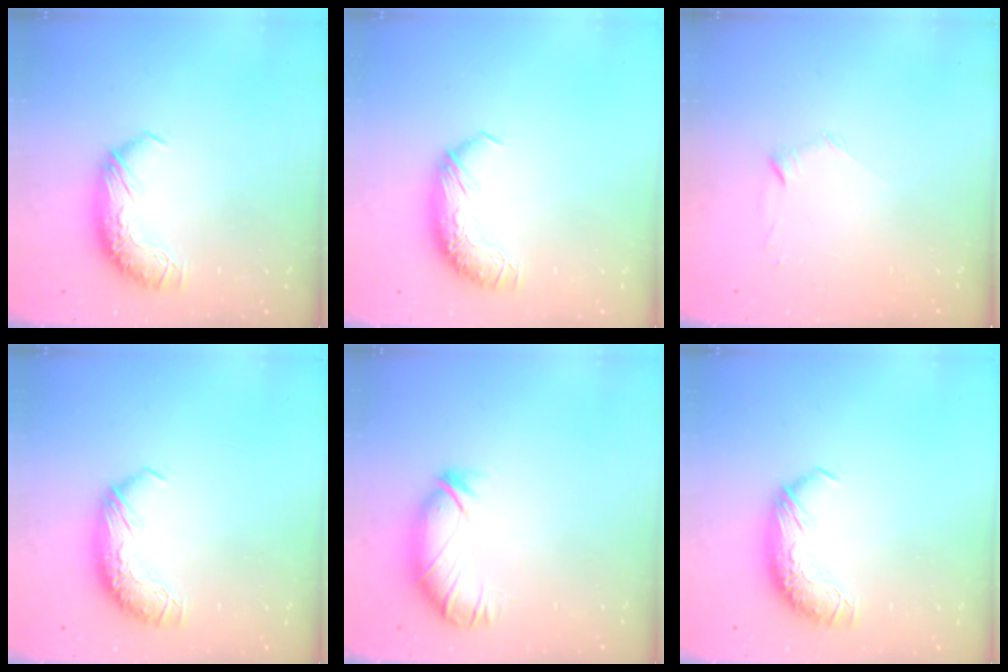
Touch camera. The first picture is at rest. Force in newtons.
{"total": 0.0}
{"total": 7.5, "press": 7.4, "slide": 0.7}
{"total": 0.0}
{"total": 2.7, "press": 2.5, "slide": 0.9}
{"total": 0.0}